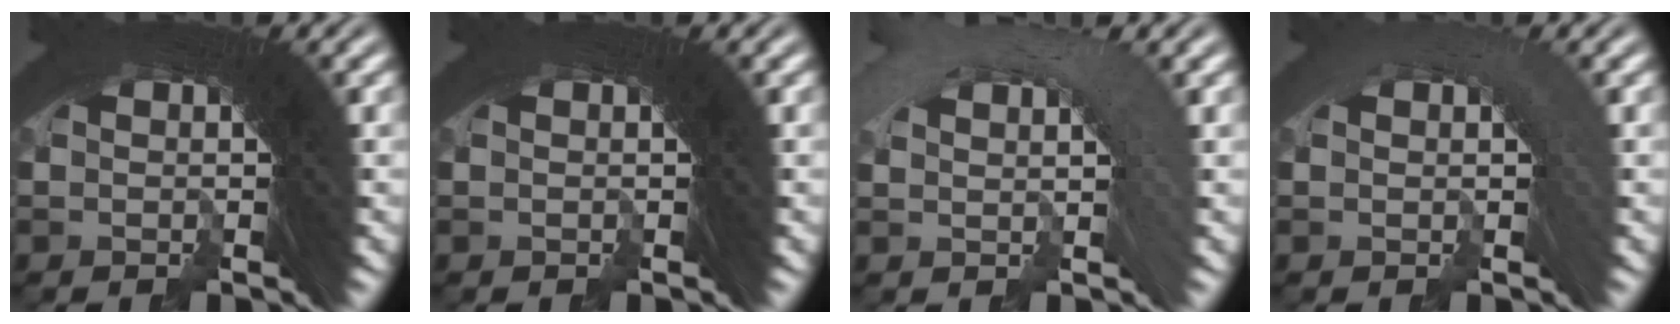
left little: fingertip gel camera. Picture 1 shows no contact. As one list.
[{"total": 0.6, "force": [-0.4, -0.3, -0.4], "torque": [0.002, -0.004, -0.004]}, {"total": 2.8, "force": [-2.3, 1.4, -0.7], "torque": [0.008, -0.004, -0.035]}, {"total": 3.2, "force": [-2.6, -0.3, -1.9], "torque": [0.029, -0.014, -0.034]}]